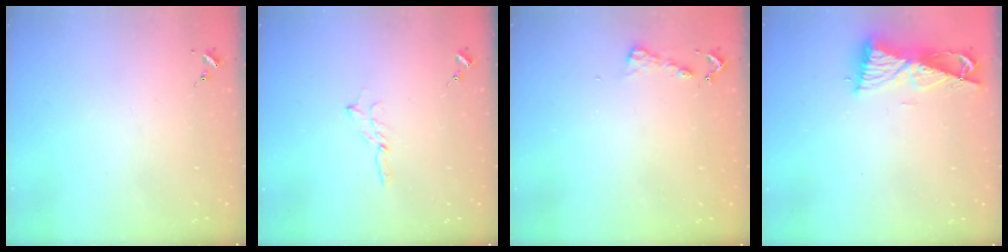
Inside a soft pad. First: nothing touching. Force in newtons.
{"total": 2.0, "press": 2.0, "slide": 0.2}
{"total": 4.6, "press": 4.6, "slide": 0.4}
{"total": 8.5, "press": 8.4, "slide": 1.0}